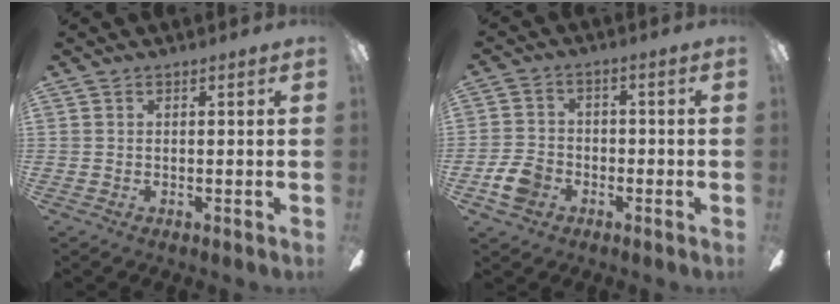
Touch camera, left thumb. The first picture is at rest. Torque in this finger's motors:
{"motor_torque": [-0.02, 0.02, -0.01, 0.00, 0.00]}